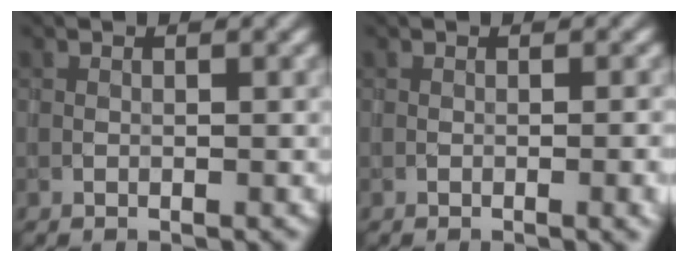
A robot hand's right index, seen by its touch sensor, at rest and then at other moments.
{"total": 2.6, "force": [-1.1, 0.8, 2.2], "torque": [-0.033, -0.001, -0.009]}